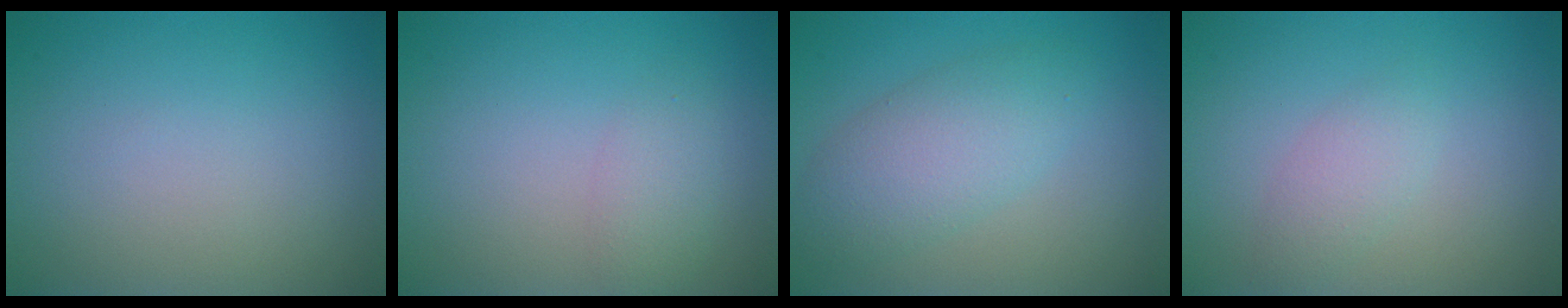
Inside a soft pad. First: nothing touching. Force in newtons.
{"total": 1.8, "press": 1.8, "slide": 0.1}
{"total": 4.4, "press": 4.4, "slide": 0.2}
{"total": 1.8, "press": 1.8, "slide": 0.0}